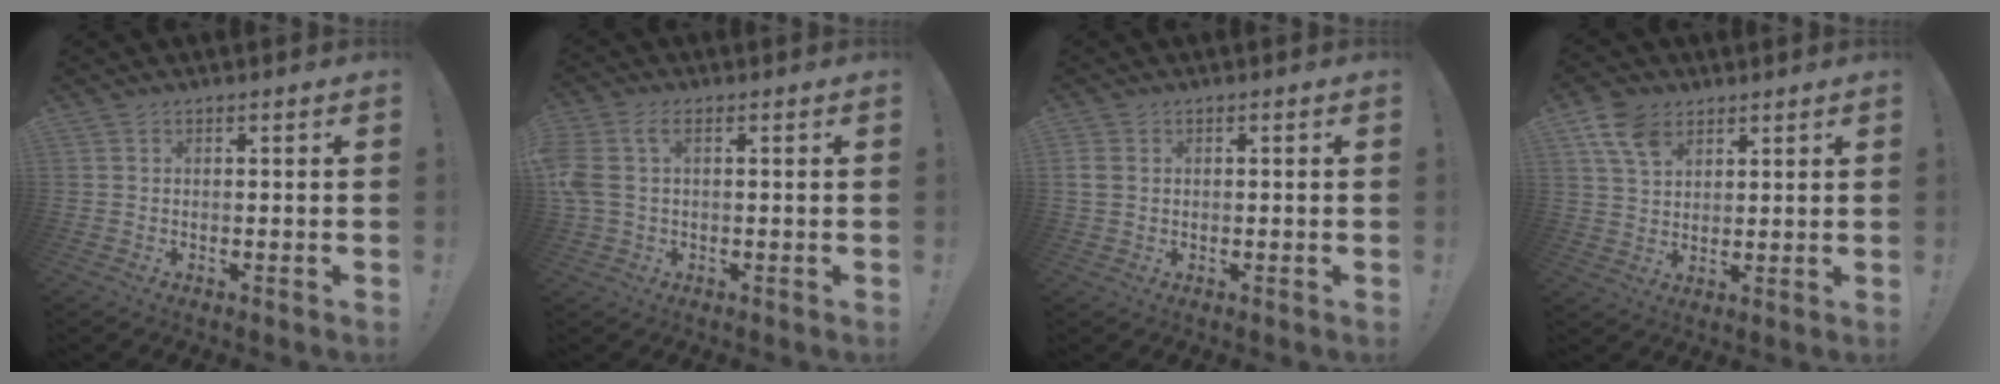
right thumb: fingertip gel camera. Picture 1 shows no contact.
{"total": 6.8, "force": [1.3, 4.3, 5.1], "torque": [-0.115, 0.001, 0.030]}
{"total": 2.8, "force": [0.5, 2.3, 1.6], "torque": [-0.035, 0.005, 0.010]}
{"total": 9.6, "force": [5.4, 6.3, 4.9], "torque": [-0.087, -0.013, 0.105]}